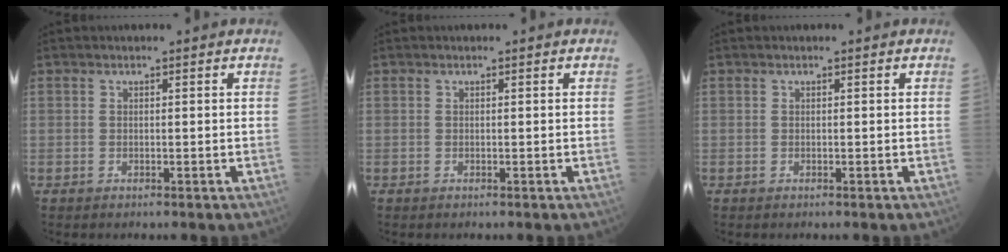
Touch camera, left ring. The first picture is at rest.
{"total": 0.0}
{"total": 0.0}